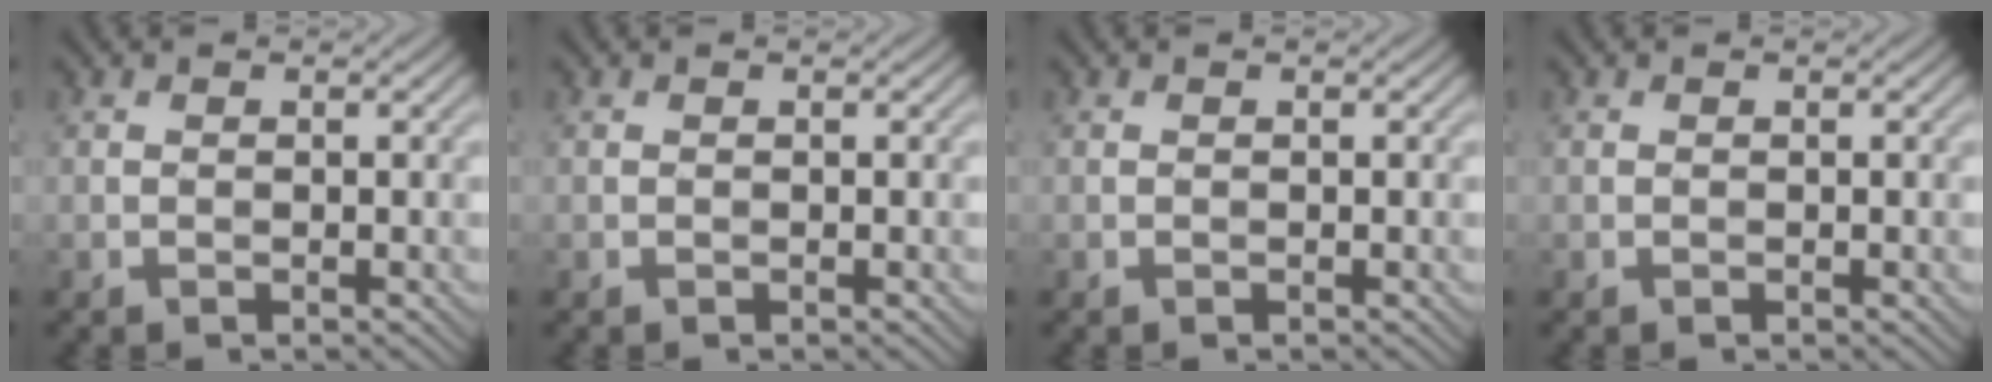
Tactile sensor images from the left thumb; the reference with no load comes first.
{"total": 0.0}
{"total": 0.0}
{"total": 0.0}